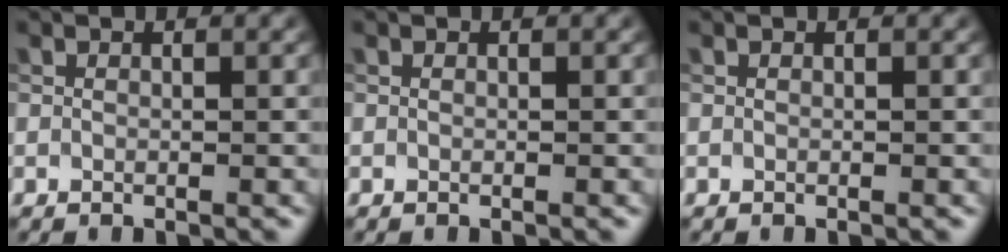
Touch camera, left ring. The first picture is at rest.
{"total": 0.0}
{"total": 0.0}